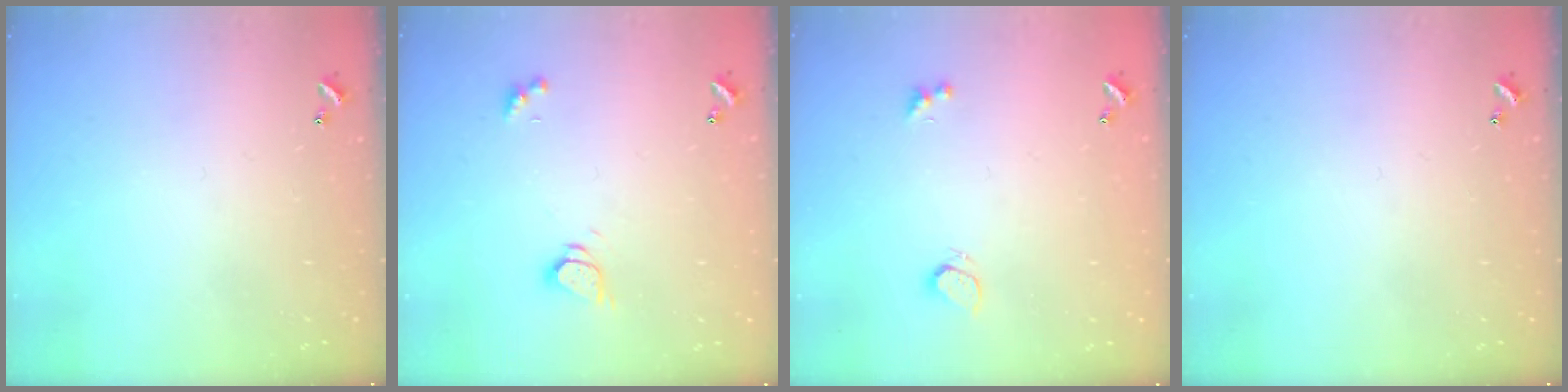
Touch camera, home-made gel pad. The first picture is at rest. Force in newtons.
{"total": 2.7, "press": 2.7, "slide": 0.3}
{"total": 1.4, "press": 0.7, "slide": 1.2}
{"total": 0.0}